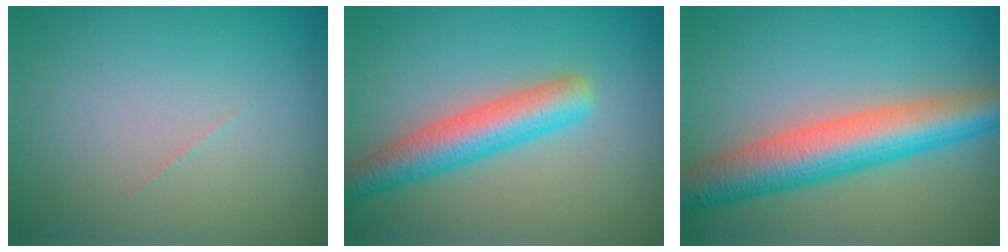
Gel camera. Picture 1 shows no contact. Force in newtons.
{"total": 4.7, "press": 4.7, "slide": 0.3}
{"total": 7.4, "press": 7.4, "slide": 0.2}